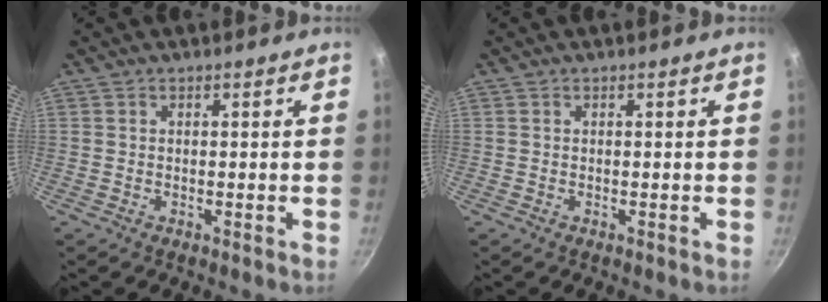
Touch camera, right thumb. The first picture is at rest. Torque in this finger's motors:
{"motor_torque": [-0.01, -0.01, 0.08, -0.05, 0.00]}